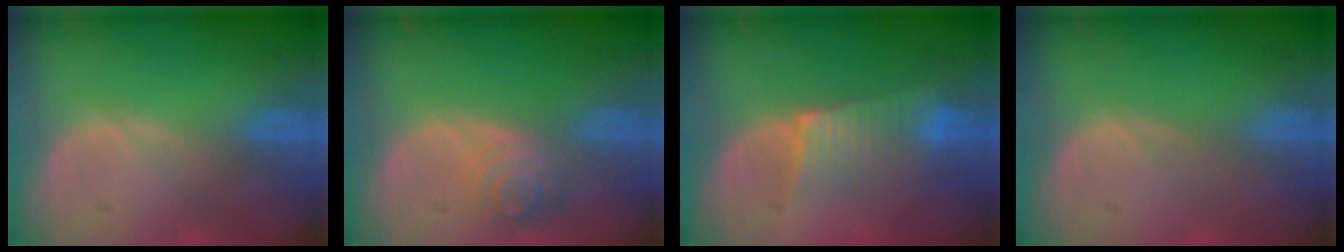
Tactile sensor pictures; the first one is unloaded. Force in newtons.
{"total": 4.3, "press": 4.1, "slide": 1.3}
{"total": 6.6, "press": 5.9, "slide": 3.0}
{"total": 0.0}